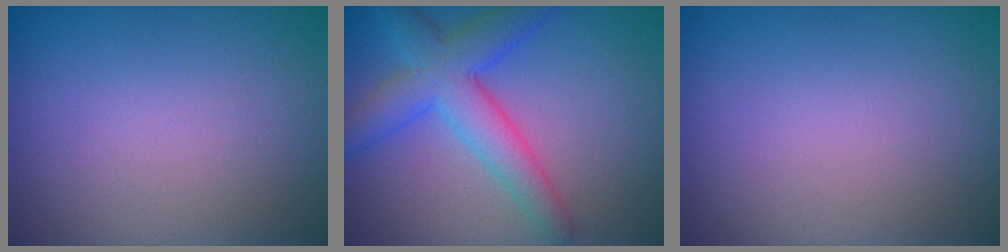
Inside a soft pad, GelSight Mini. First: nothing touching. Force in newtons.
{"total": 6.1, "press": 6.1, "slide": 0.1}
{"total": 0.0}